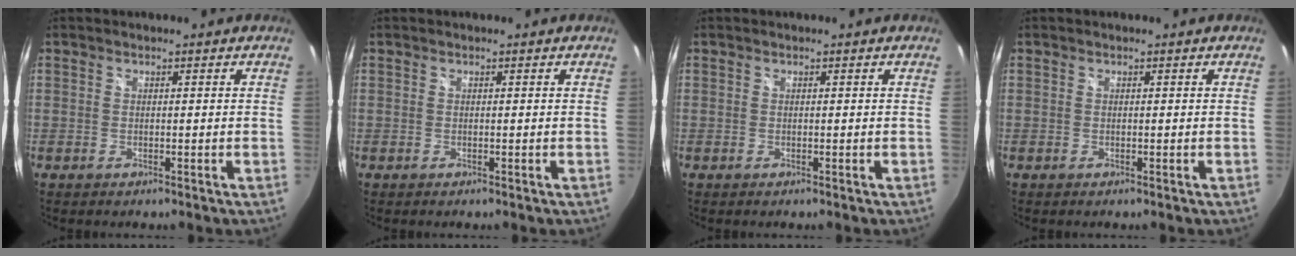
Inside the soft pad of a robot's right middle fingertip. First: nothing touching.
{"total": 0.0}
{"total": 0.0}
{"total": 0.0}